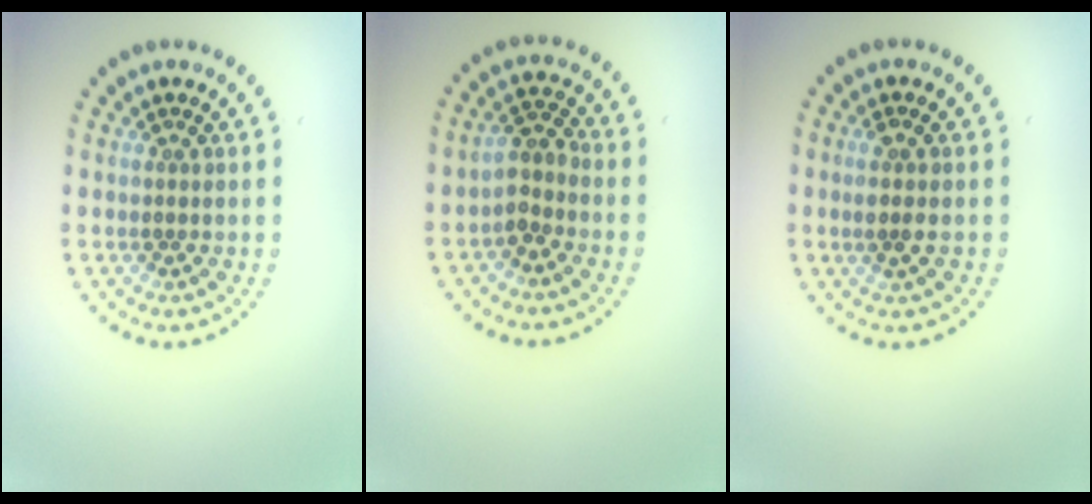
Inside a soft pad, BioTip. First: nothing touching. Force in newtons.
{"total": 2.3, "press": 1.8, "slide": 1.5}
{"total": 1.3, "press": 1.1, "slide": 0.7}